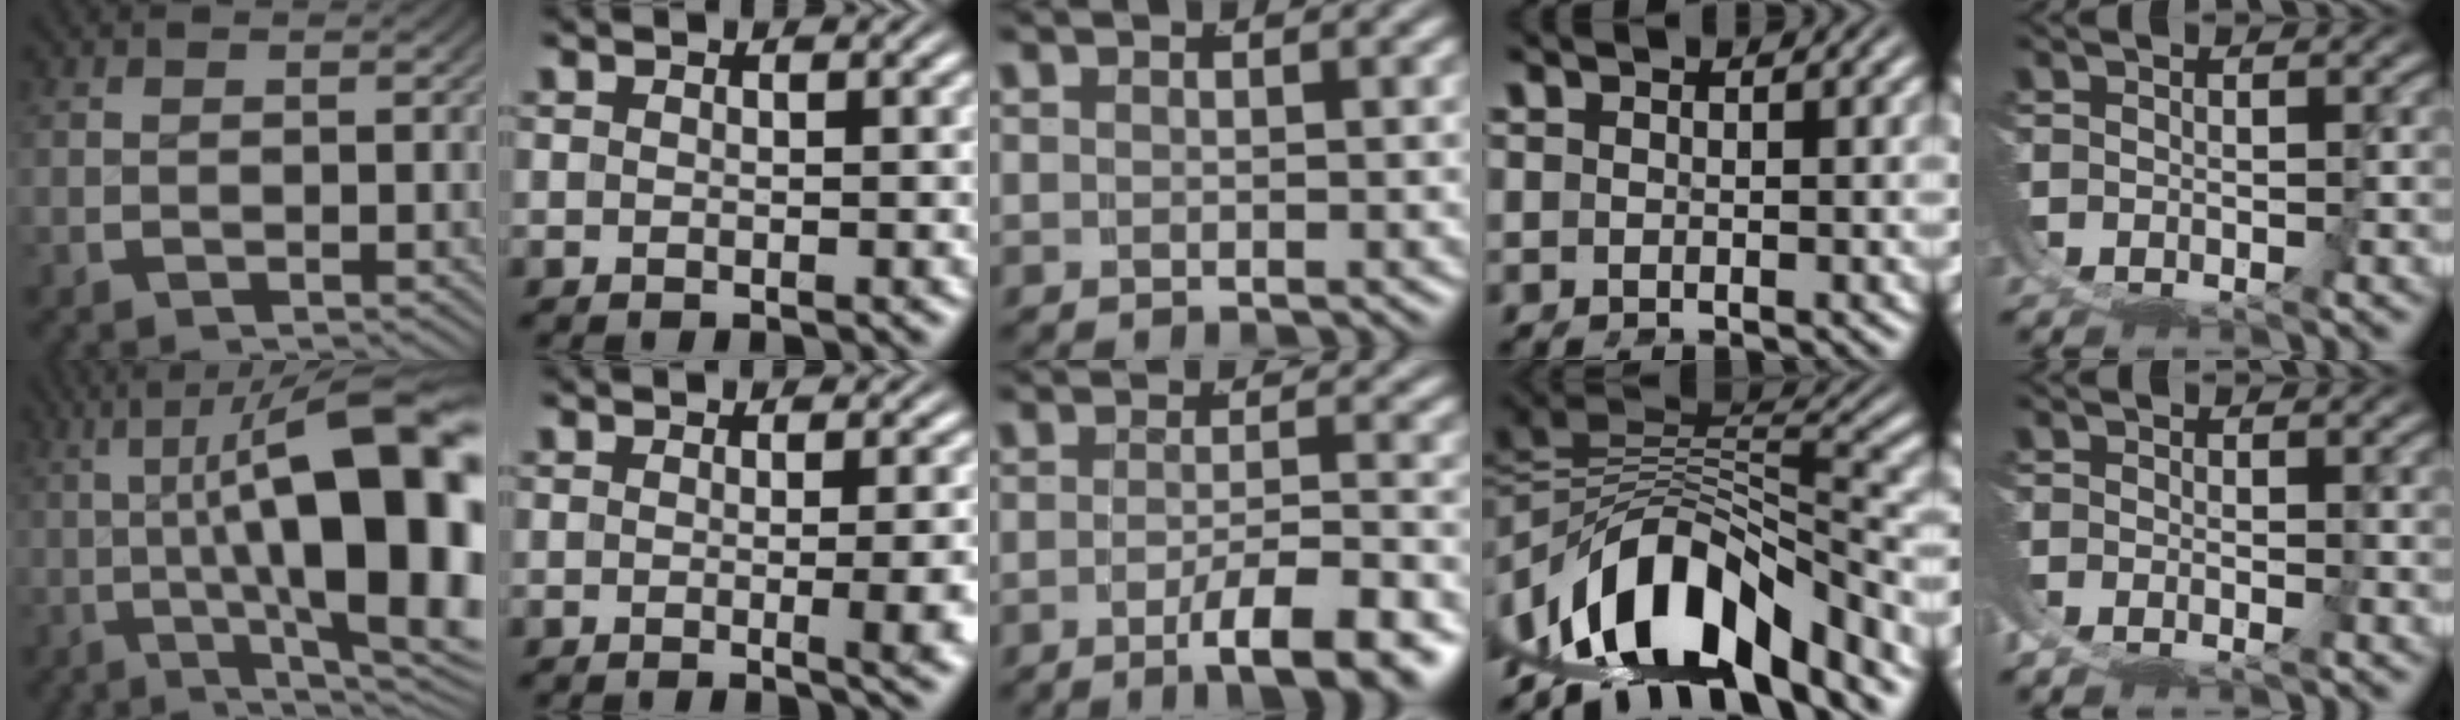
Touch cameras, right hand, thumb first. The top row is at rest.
{"thumb": {"total": 18.0, "force": [0.3, 8.5, 15.9], "torque": [-0.223, -0.040, 0.018]}, "index": {"total": 3.0, "force": [-0.5, 0.0, 3.0], "torque": [-0.030, 0.005, -0.013]}, "middle": {"total": 6.2, "force": [-4.1, 0.9, 4.6], "torque": [-0.061, -0.013, -0.060]}, "ring": {"total": 13.7, "force": [-2.5, 9.2, 9.8], "torque": [-0.174, -0.020, -0.030]}, "little": {"total": 2.3, "force": [-1.0, 1.7, 1.1], "torque": [-0.025, -0.004, -0.018]}}